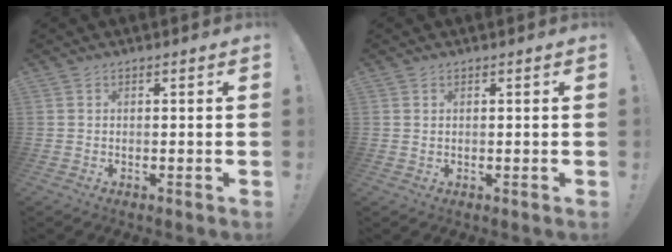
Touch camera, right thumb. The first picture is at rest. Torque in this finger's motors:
{"motor_torque": [-0.10, -0.25, -0.04, 0.39, -0.07]}